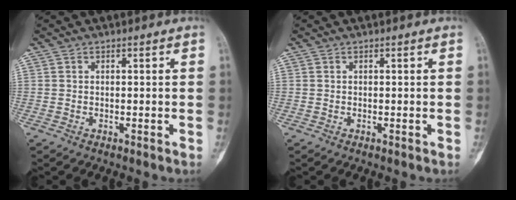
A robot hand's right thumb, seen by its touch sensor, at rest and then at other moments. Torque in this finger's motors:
{"motor_torque": [0.03, -0.01, 0.00, 0.00, 0.03]}